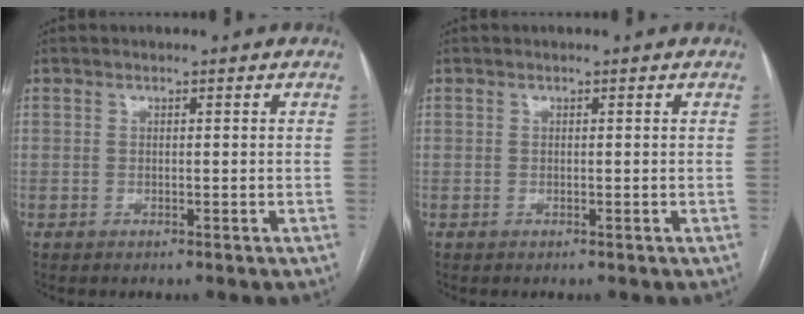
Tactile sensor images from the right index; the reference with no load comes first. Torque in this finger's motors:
{"motor_torque": [0.00, 0.00, 0.00, 0.00]}